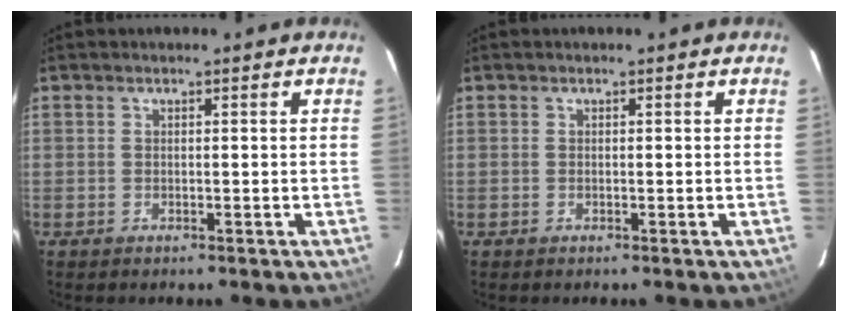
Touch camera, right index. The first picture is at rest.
{"total": 0.0}